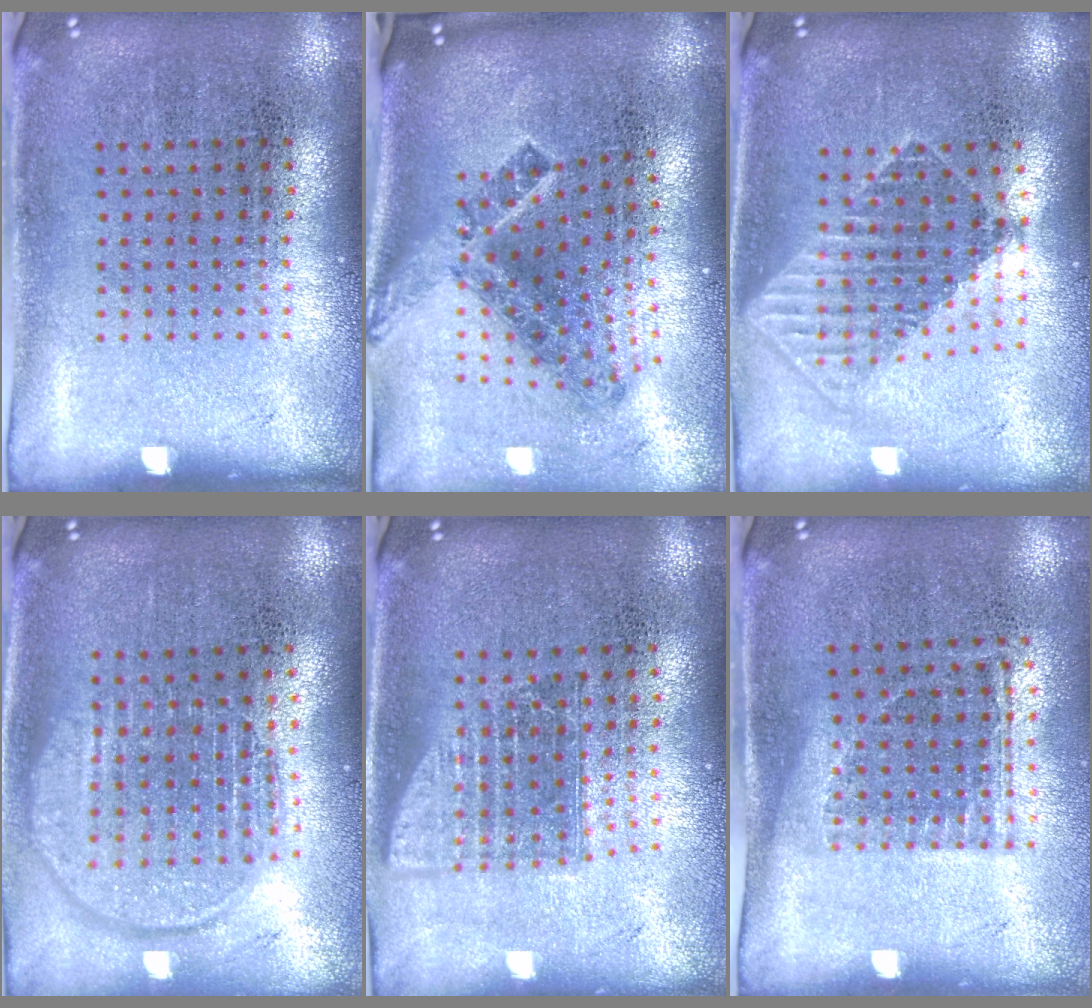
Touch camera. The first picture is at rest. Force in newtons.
{"total": 2.2, "press": 1.4, "slide": 1.7}
{"total": 1.7, "press": 1.4, "slide": 1.0}
{"total": 1.9, "press": 1.6, "slide": 0.9}
{"total": 1.6, "press": 1.2, "slide": 0.9}
{"total": 1.2, "press": 0.9, "slide": 0.7}